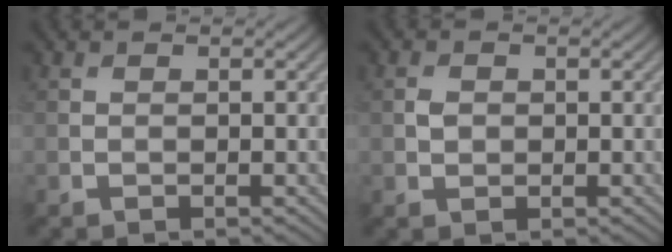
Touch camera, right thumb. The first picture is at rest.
{"total": 1.3, "force": [0.1, 1.1, 0.7], "torque": [-0.017, -0.001, -0.001]}